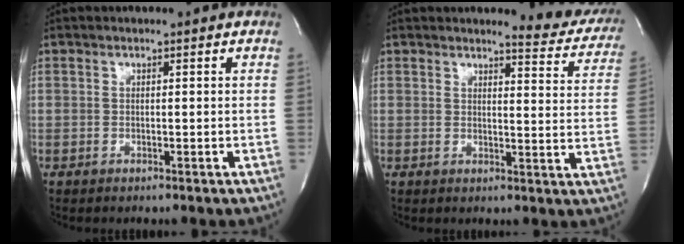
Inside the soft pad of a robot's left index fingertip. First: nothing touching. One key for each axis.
{"total": 8.5, "fx": 8.2, "fy": 1.5, "fz": 1.8, "tx": -0.003, "ty": -0.040, "tz": 0.070}